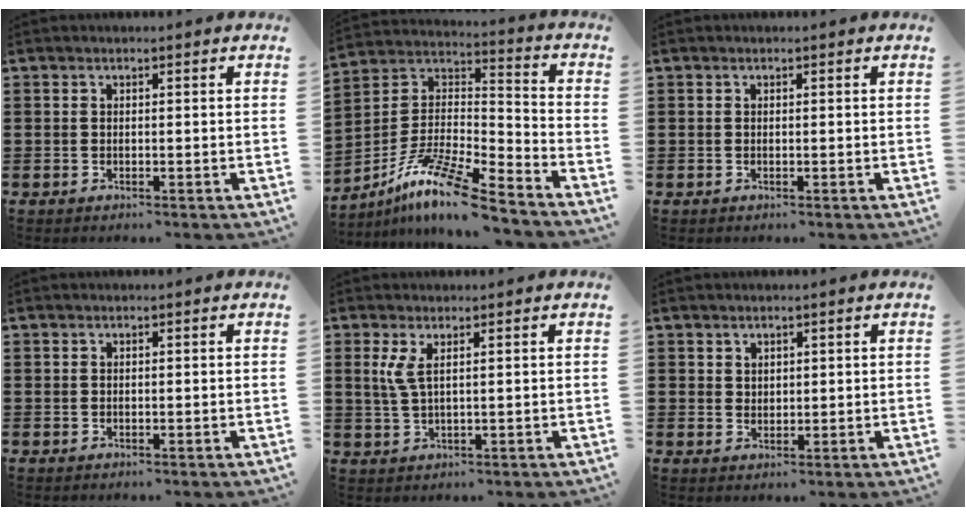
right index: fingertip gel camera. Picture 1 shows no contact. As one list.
[{"total": 11.5, "force": [-9.1, 0.8, 7.0], "torque": [-0.140, 0.003, -0.183]}, {"total": 0.0}, {"total": 0.0}, {"total": 3.1, "force": [1.3, 0.7, 2.8], "torque": [-0.074, -0.004, 0.017]}, {"total": 1.8, "force": [1.4, 1.1, 0.2], "torque": [-0.007, 0.004, 0.027]}]